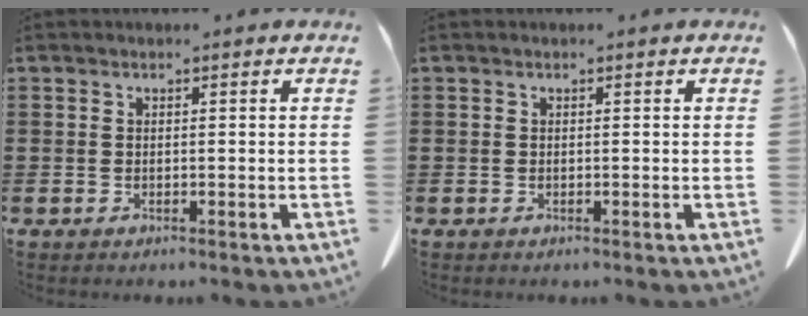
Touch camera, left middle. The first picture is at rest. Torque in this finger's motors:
{"motor_torque": [0.29, -0.34, 0.13, -0.01]}